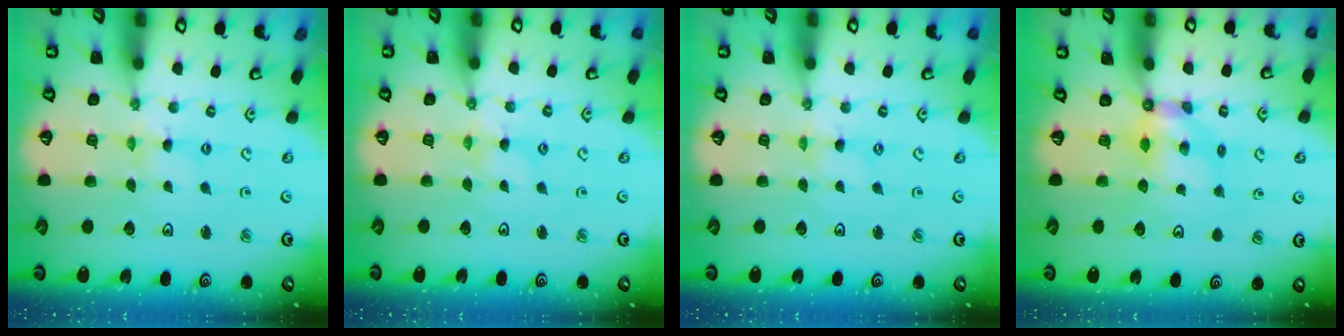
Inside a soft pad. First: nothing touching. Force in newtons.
{"total": 1.7, "press": 1.7, "slide": 0.3}
{"total": 0.0}
{"total": 5.3, "press": 5.3, "slide": 0.2}